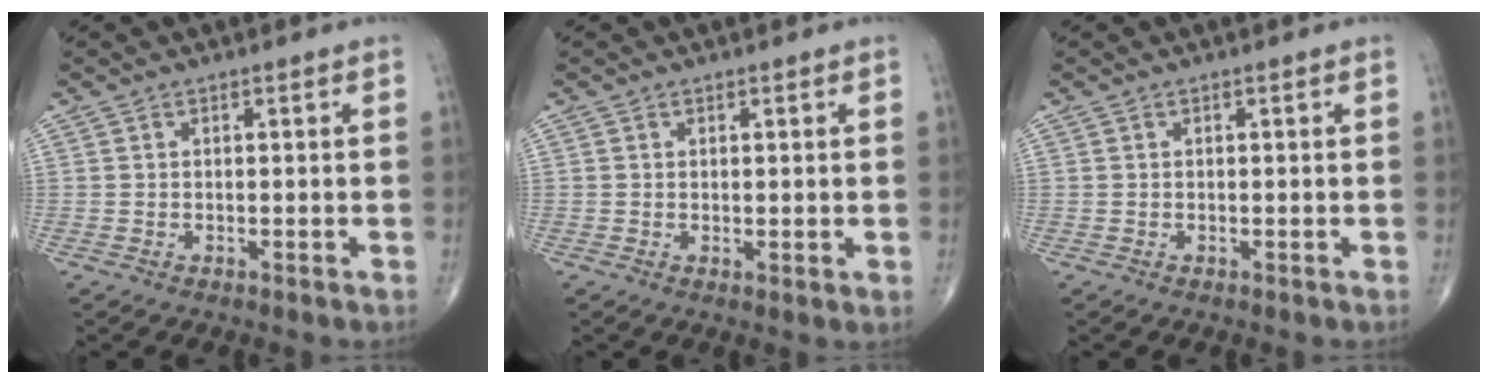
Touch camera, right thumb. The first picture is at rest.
{"total": 1.2, "force": [0.2, 0.3, 1.1], "torque": [-0.024, -0.007, 0.004]}
{"total": 0.0}